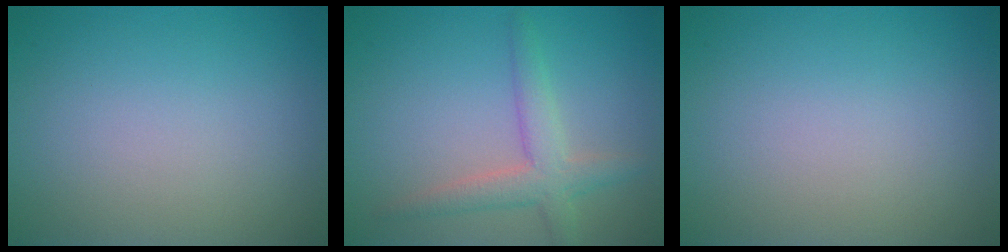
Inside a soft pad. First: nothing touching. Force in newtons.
{"total": 3.3, "press": 3.3, "slide": 0.2}
{"total": 0.0}